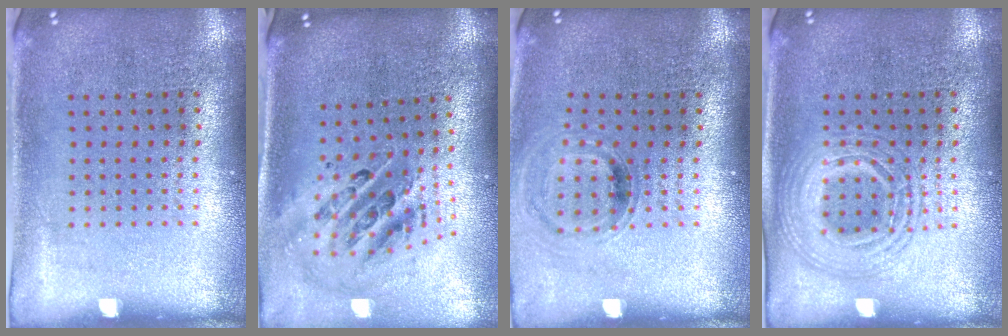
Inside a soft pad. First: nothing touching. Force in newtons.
{"total": 1.6, "press": 1.3, "slide": 0.9}
{"total": 0.8, "press": 0.8, "slide": 0.1}
{"total": 2.8, "press": 2.8, "slide": 0.4}